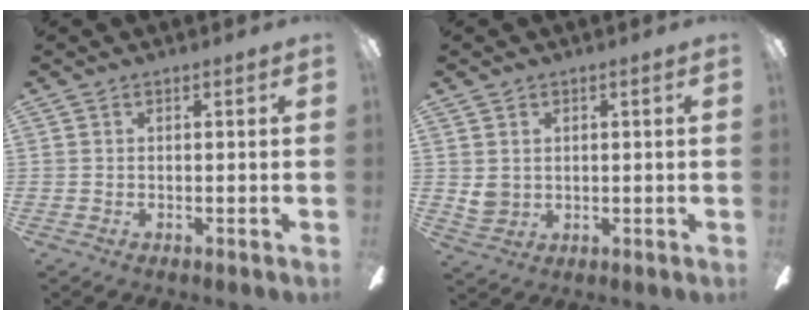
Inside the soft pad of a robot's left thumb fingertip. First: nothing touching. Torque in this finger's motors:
{"motor_torque": [0.25, 1.07, 0.48, -0.57, 0.00]}